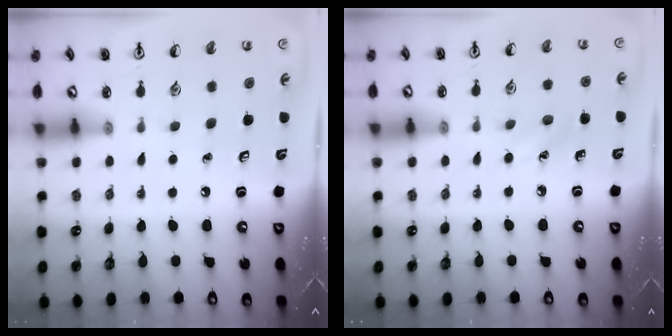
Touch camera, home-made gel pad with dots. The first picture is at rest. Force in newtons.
{"total": 5.1, "press": 4.8, "slide": 1.5}